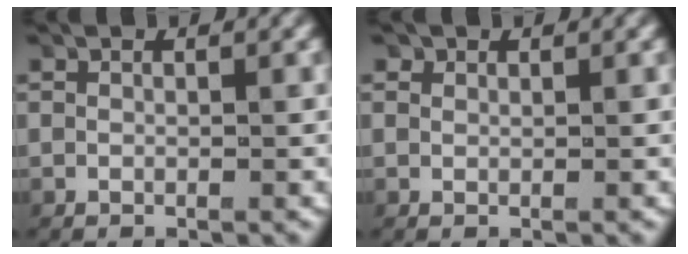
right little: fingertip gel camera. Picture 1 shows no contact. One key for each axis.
{"total": 0.5, "fx": 0.4, "fy": 0.4, "fz": 0.0, "tx": -0.003, "ty": -0.001, "tz": 0.010}